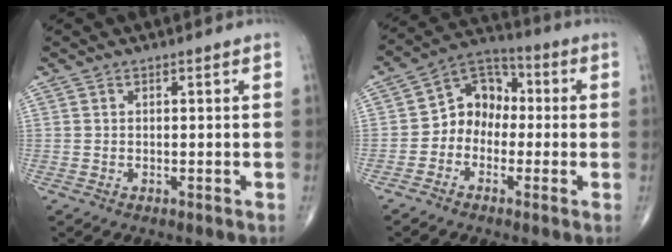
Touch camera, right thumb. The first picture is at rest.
{"total": 8.7, "force": [-1.3, 7.2, 4.8], "torque": [-0.042, 0.038, -0.044]}